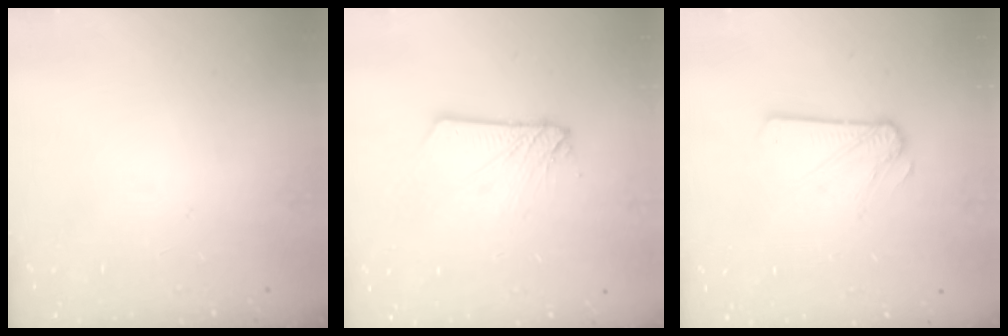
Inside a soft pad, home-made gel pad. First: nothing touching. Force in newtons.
{"total": 3.6, "press": 3.6, "slide": 0.3}
{"total": 3.7, "press": 3.6, "slide": 0.6}